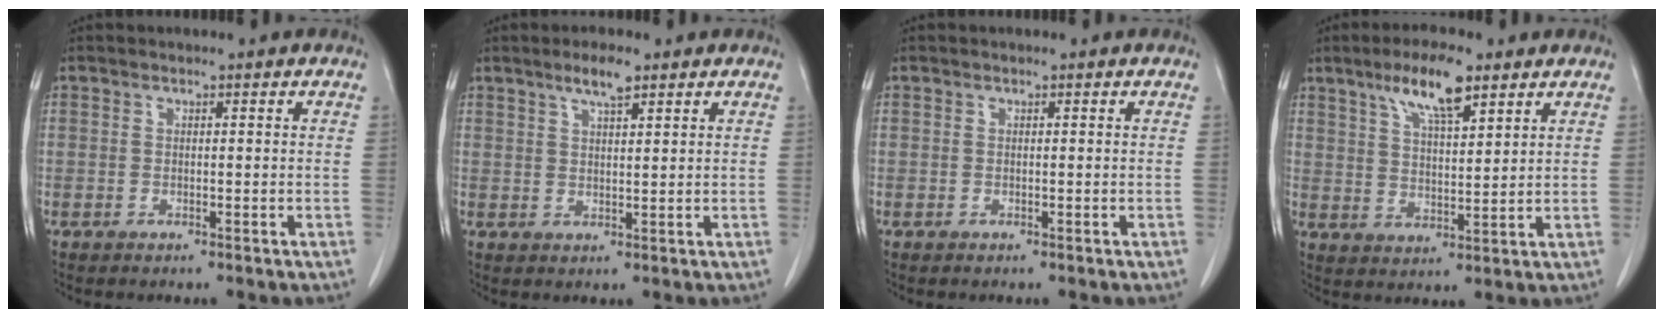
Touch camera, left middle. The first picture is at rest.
{"total": 3.6, "force": [2.5, 0.6, 2.6], "torque": [-0.050, 0.003, 0.045]}
{"total": 0.0}
{"total": 8.7, "force": [5.5, 1.8, 6.4], "torque": [-0.119, 0.007, 0.099]}